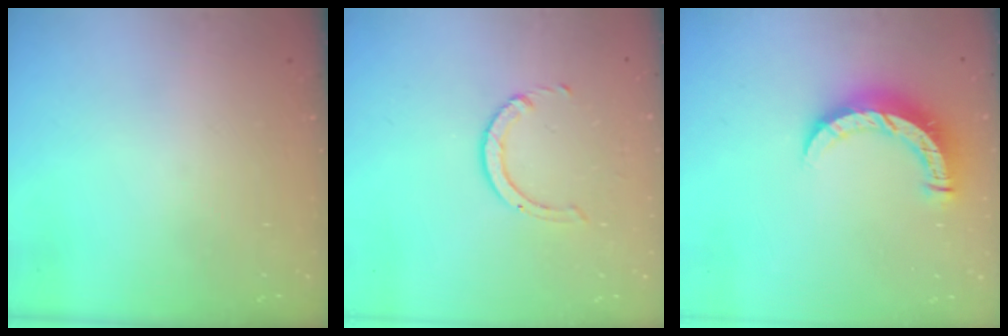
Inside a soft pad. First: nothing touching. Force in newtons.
{"total": 2.3, "press": 2.3, "slide": 0.3}
{"total": 8.9, "press": 8.9, "slide": 0.8}